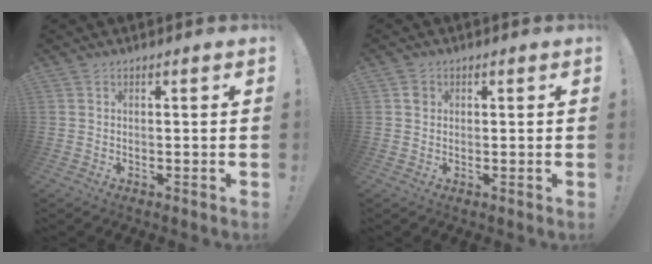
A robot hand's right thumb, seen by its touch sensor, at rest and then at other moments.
{"total": 1.7, "force": [0.5, 1.6, 0.5], "torque": [0.001, -0.001, 0.007]}